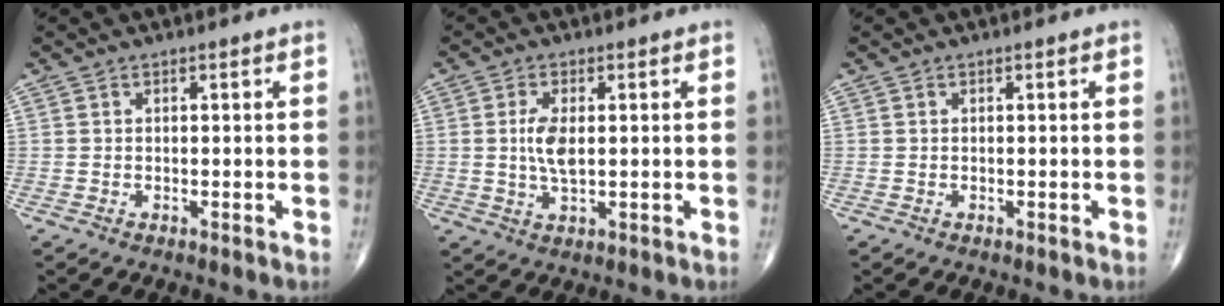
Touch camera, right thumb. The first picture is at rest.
{"total": 5.3, "force": [0.5, 2.3, 4.7], "torque": [-0.098, -0.006, 0.010]}
{"total": 0.0}